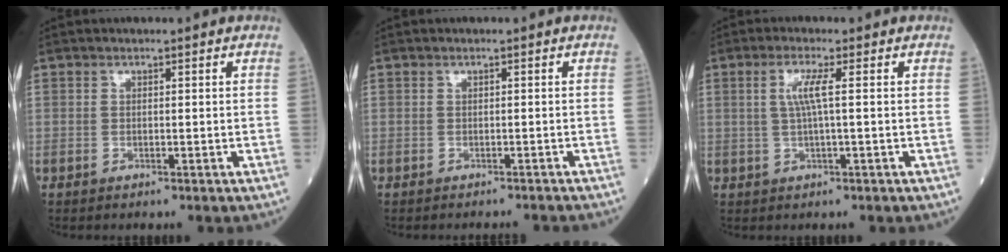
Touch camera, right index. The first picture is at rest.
{"total": 3.5, "force": [-3.4, 0.2, 0.8], "torque": [-0.007, -0.015, -0.037]}
{"total": 3.5, "force": [0.6, -0.3, 3.4], "torque": [-0.073, 0.003, 0.012]}